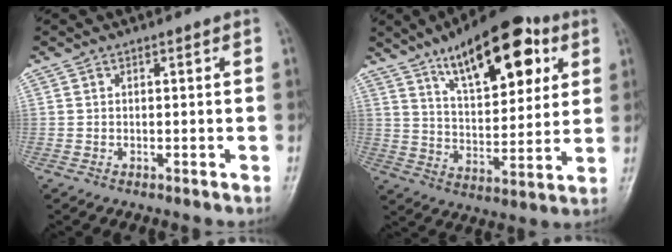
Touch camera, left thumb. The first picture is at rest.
{"total": 19.5, "force": [9.9, 8.3, 14.6], "torque": [-0.176, -0.034, 0.160]}